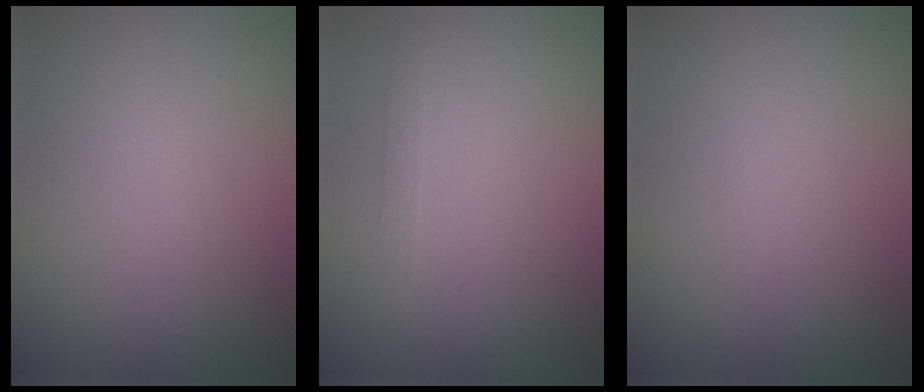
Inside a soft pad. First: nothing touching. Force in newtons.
{"total": 0.9, "press": 0.8, "slide": 0.1}
{"total": 0.0}